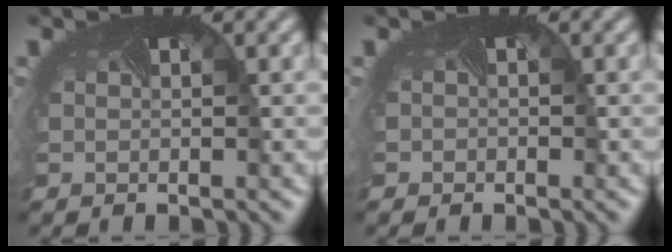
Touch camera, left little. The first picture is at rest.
{"total": 0.8, "force": [-0.2, 0.7, -0.1], "torque": [0.010, -0.004, -0.009]}